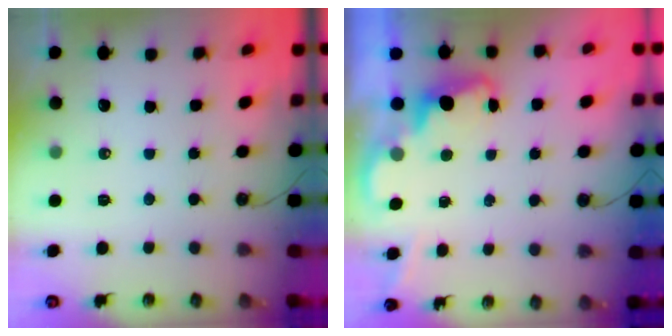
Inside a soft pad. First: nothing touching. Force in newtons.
{"total": 2.0, "press": 1.9, "slide": 0.6}